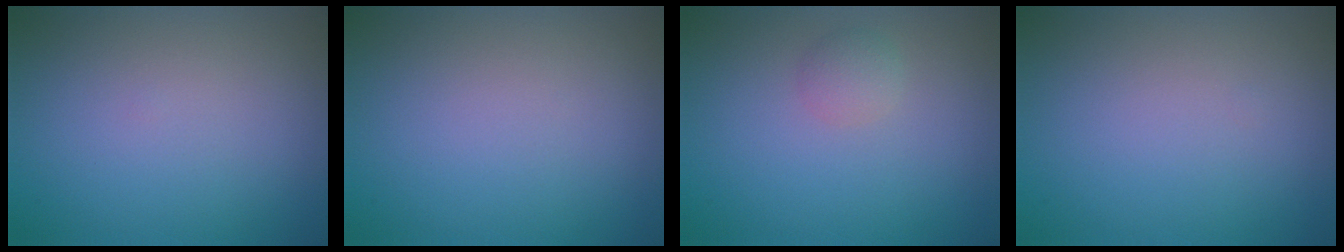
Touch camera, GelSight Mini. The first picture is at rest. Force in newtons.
{"total": 0.0}
{"total": 1.4, "press": 1.4, "slide": 0.1}
{"total": 0.0}